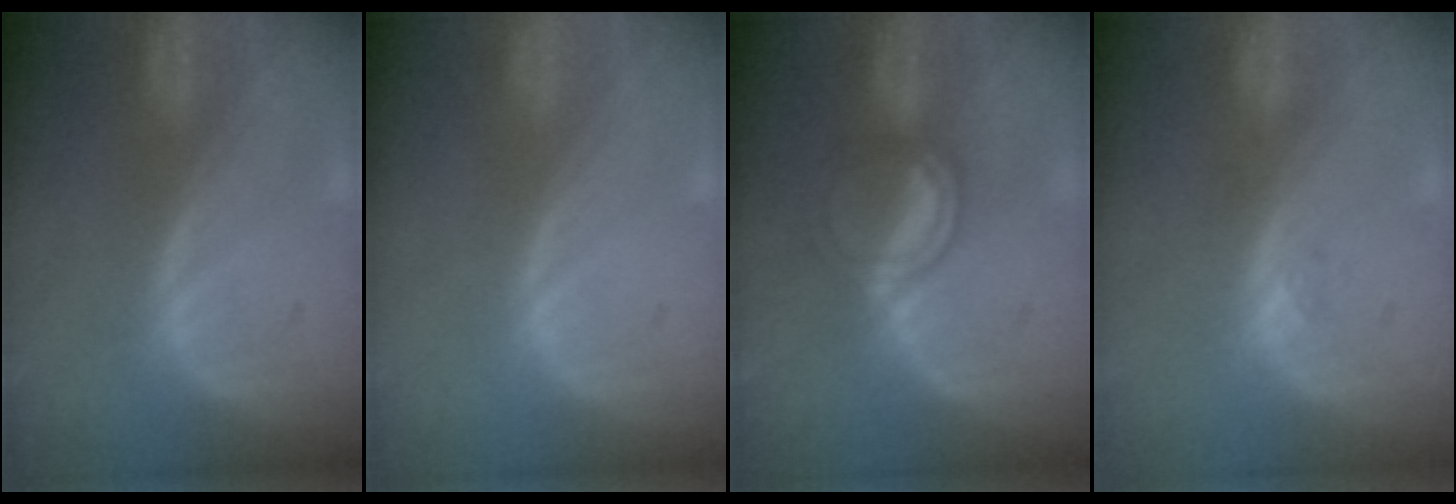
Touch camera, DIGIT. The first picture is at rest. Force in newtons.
{"total": 0.0}
{"total": 5.0, "press": 4.7, "slide": 1.8}
{"total": 1.4, "press": 1.3, "slide": 0.6}